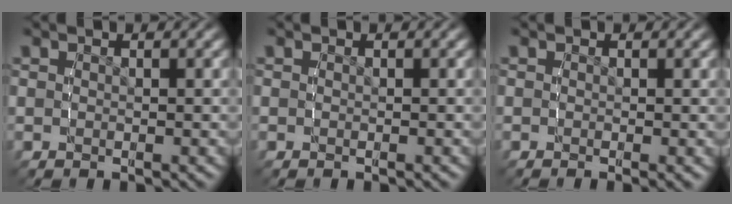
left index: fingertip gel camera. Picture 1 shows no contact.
{"total": 0.0}
{"total": 1.1, "force": [-0.6, 0.2, 0.9], "torque": [-0.006, 0.001, -0.010]}